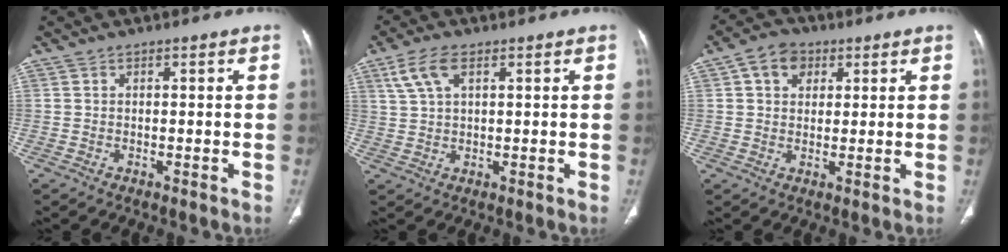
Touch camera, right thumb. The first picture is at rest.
{"total": 5.9, "force": [2.8, 2.8, 4.3], "torque": [-0.094, 0.005, 0.062]}
{"total": 6.1, "force": [2.4, 4.7, 3.1], "torque": [-0.028, 0.002, 0.035]}